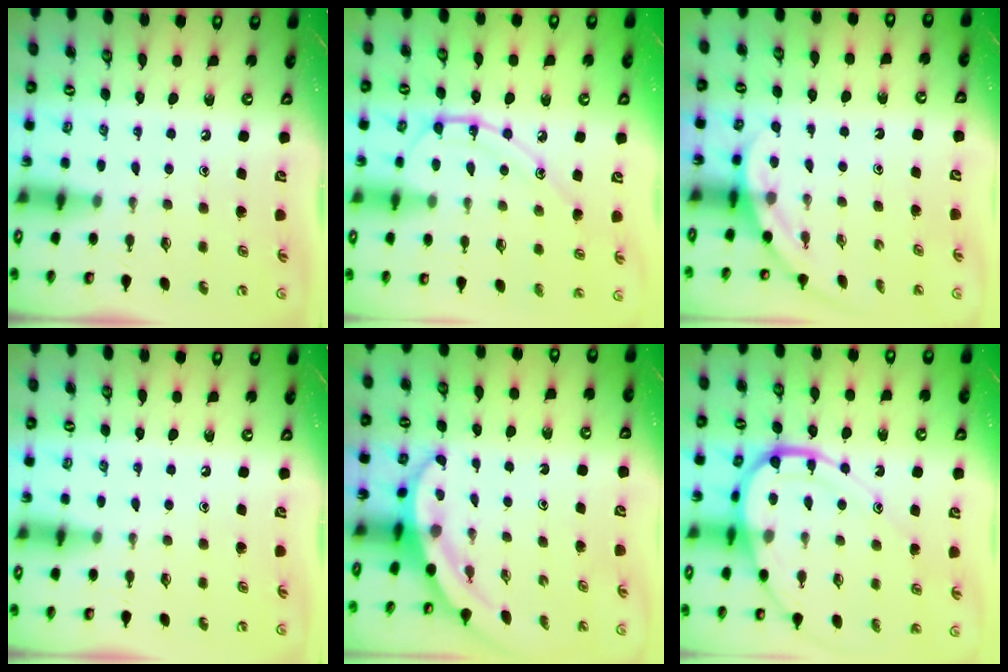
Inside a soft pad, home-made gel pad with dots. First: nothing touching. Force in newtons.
{"total": 9.9, "press": 9.9, "slide": 0.2}
{"total": 3.4, "press": 3.4, "slide": 0.1}
{"total": 0.0}
{"total": 3.3, "press": 3.3, "slide": 0.1}
{"total": 13.7, "press": 13.6, "slide": 1.6}